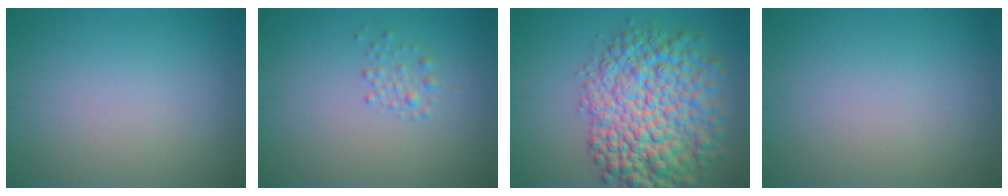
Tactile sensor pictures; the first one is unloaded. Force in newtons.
{"total": 1.2, "press": 1.2, "slide": 0.0}
{"total": 11.1, "press": 11.1, "slide": 0.3}
{"total": 0.0}